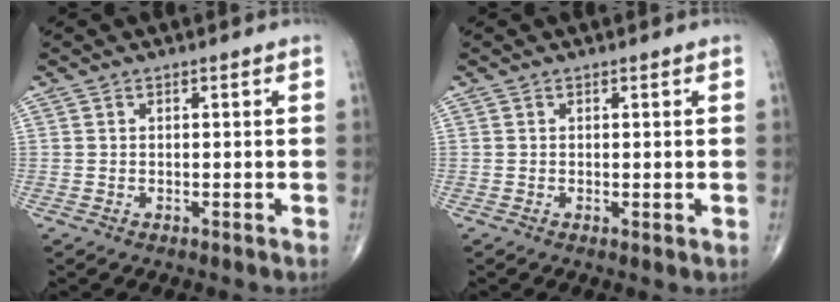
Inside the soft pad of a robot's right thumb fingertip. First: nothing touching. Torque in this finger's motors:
{"motor_torque": [-0.47, 0.21, -0.23, -0.01, -0.03]}